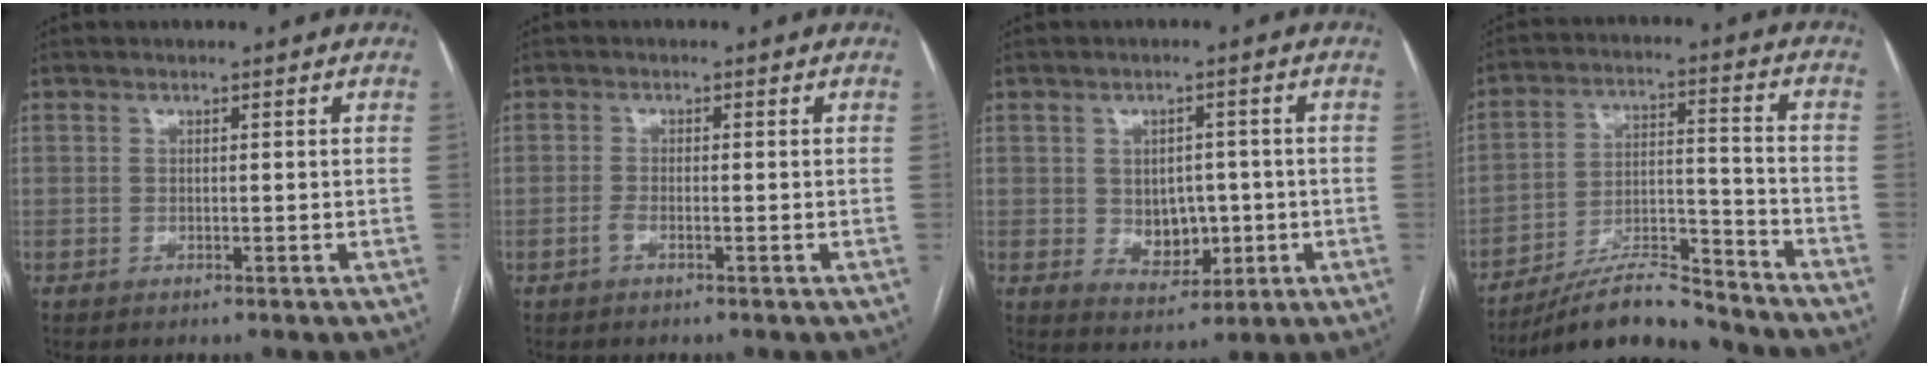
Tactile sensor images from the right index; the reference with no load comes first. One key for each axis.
{"total": 1.1, "fx": -0.6, "fy": 0.1, "fz": 0.9, "tx": -0.018, "ty": 0.000, "tz": -0.014}
{"total": 6.2, "fx": -0.4, "fy": 4.6, "fz": 4.2, "tx": -0.057, "ty": 0.004, "tz": 0.008}
{"total": 12.1, "fx": -11.2, "fy": 1.4, "fz": 4.2, "tx": -0.065, "ty": 0.018, "tz": -0.197}